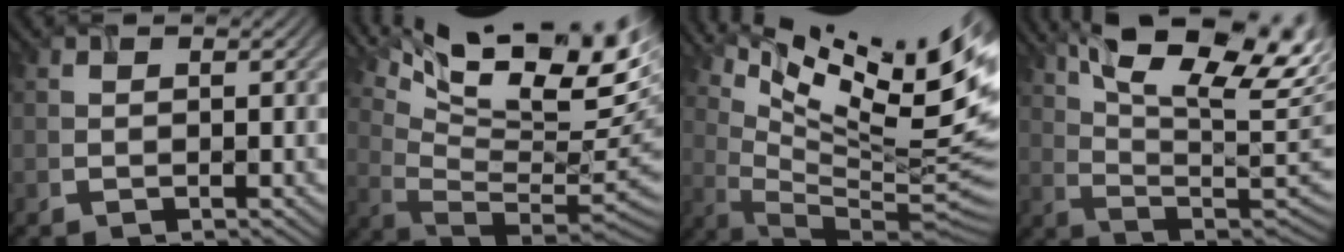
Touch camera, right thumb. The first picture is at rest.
{"total": 15.5, "force": [9.0, 4.1, 11.9], "torque": [-0.194, 0.001, 0.148]}
{"total": 15.1, "force": [8.3, 3.5, 12.2], "torque": [-0.185, -0.009, 0.138]}
{"total": 16.5, "force": [7.7, 6.7, 13.0], "torque": [-0.221, 0.015, 0.117]}